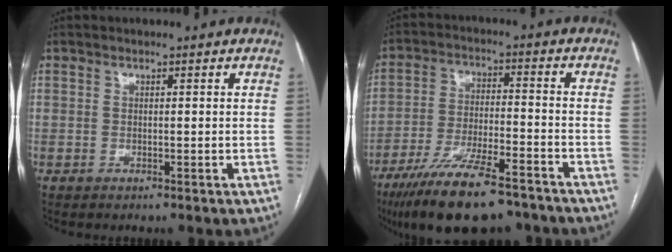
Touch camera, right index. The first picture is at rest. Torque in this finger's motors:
{"motor_torque": [0.97, -1.16, 0.76, 0.21]}